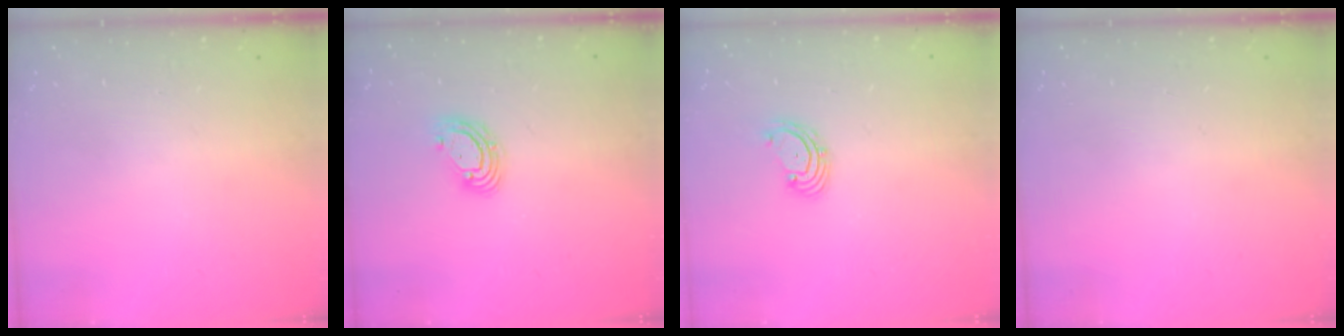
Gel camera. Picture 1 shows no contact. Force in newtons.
{"total": 6.4, "press": 6.3, "slide": 1.2}
{"total": 2.6, "press": 2.5, "slide": 0.6}
{"total": 0.0}